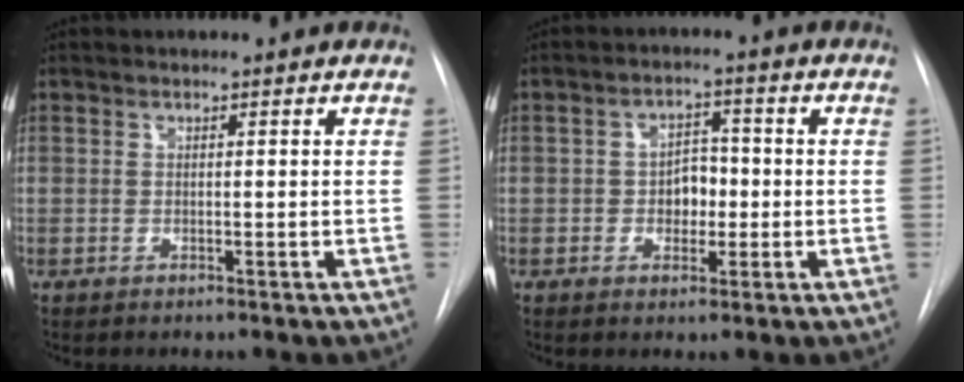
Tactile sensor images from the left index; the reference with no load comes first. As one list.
[{"total": 4.2, "force": [-0.6, 3.0, 3.0], "torque": [-0.044, 0.012, -0.008]}]